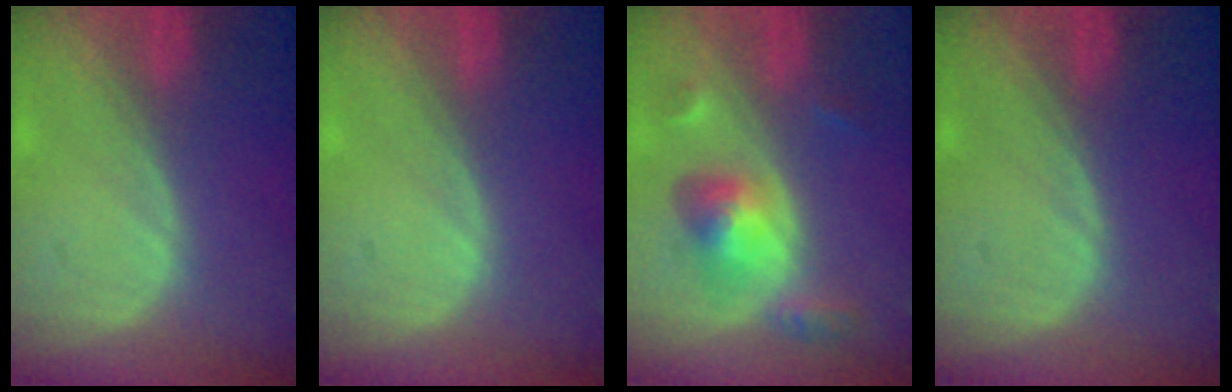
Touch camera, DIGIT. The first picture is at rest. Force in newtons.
{"total": 0.0}
{"total": 5.9, "press": 5.6, "slide": 1.8}
{"total": 0.0}